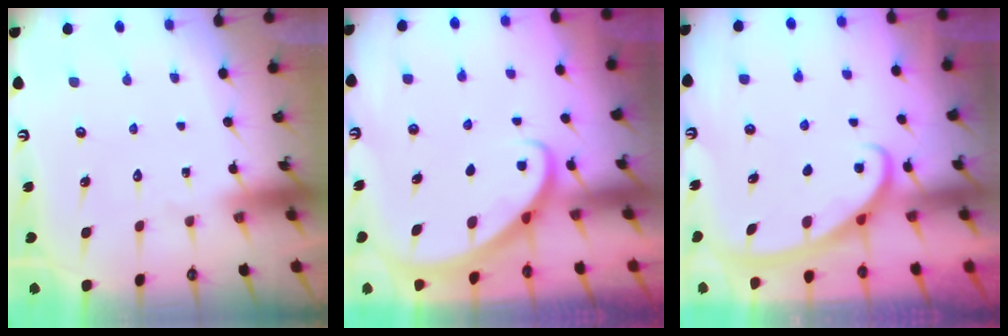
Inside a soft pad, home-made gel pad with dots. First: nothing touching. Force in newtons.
{"total": 2.6, "press": 2.6, "slide": 0.2}
{"total": 2.8, "press": 2.8, "slide": 0.4}